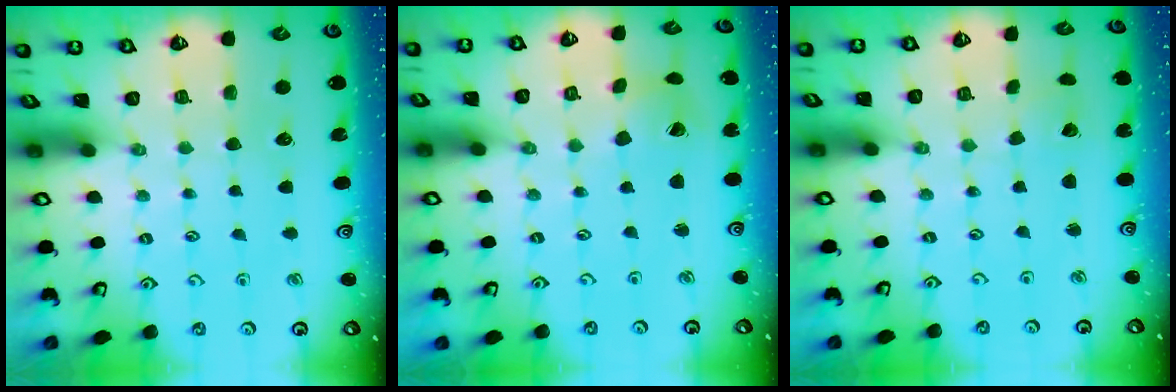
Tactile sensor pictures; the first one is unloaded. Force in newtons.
{"total": 2.7, "press": 2.7, "slide": 0.4}
{"total": 1.6, "press": 1.6, "slide": 0.0}